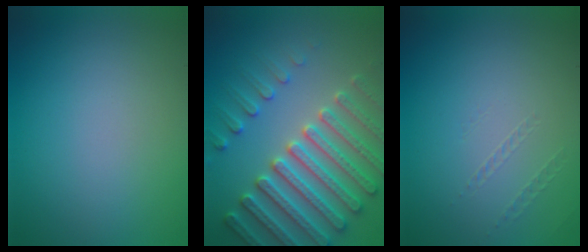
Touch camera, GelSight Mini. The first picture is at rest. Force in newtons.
{"total": 7.6, "press": 7.3, "slide": 1.9}
{"total": 0.5, "press": 0.2, "slide": 0.5}